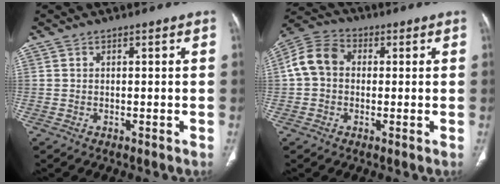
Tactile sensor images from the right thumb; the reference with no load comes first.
{"total": 8.8, "force": [0.6, 7.1, 5.3], "torque": [-0.098, 0.029, -0.001]}